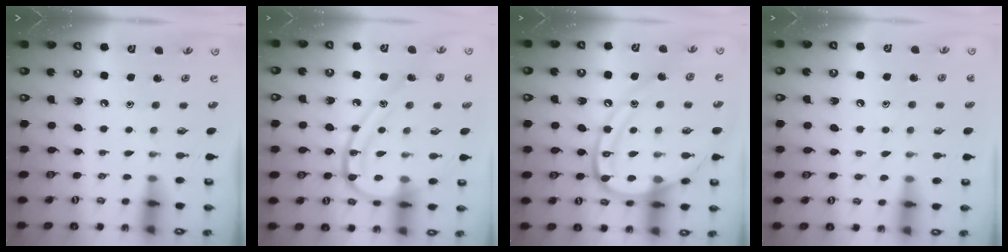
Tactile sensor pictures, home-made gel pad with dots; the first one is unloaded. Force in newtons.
{"total": 16.9, "press": 16.8, "slide": 1.3}
{"total": 18.4, "press": 18.3, "slide": 1.9}
{"total": 7.0, "press": 7.0, "slide": 0.6}